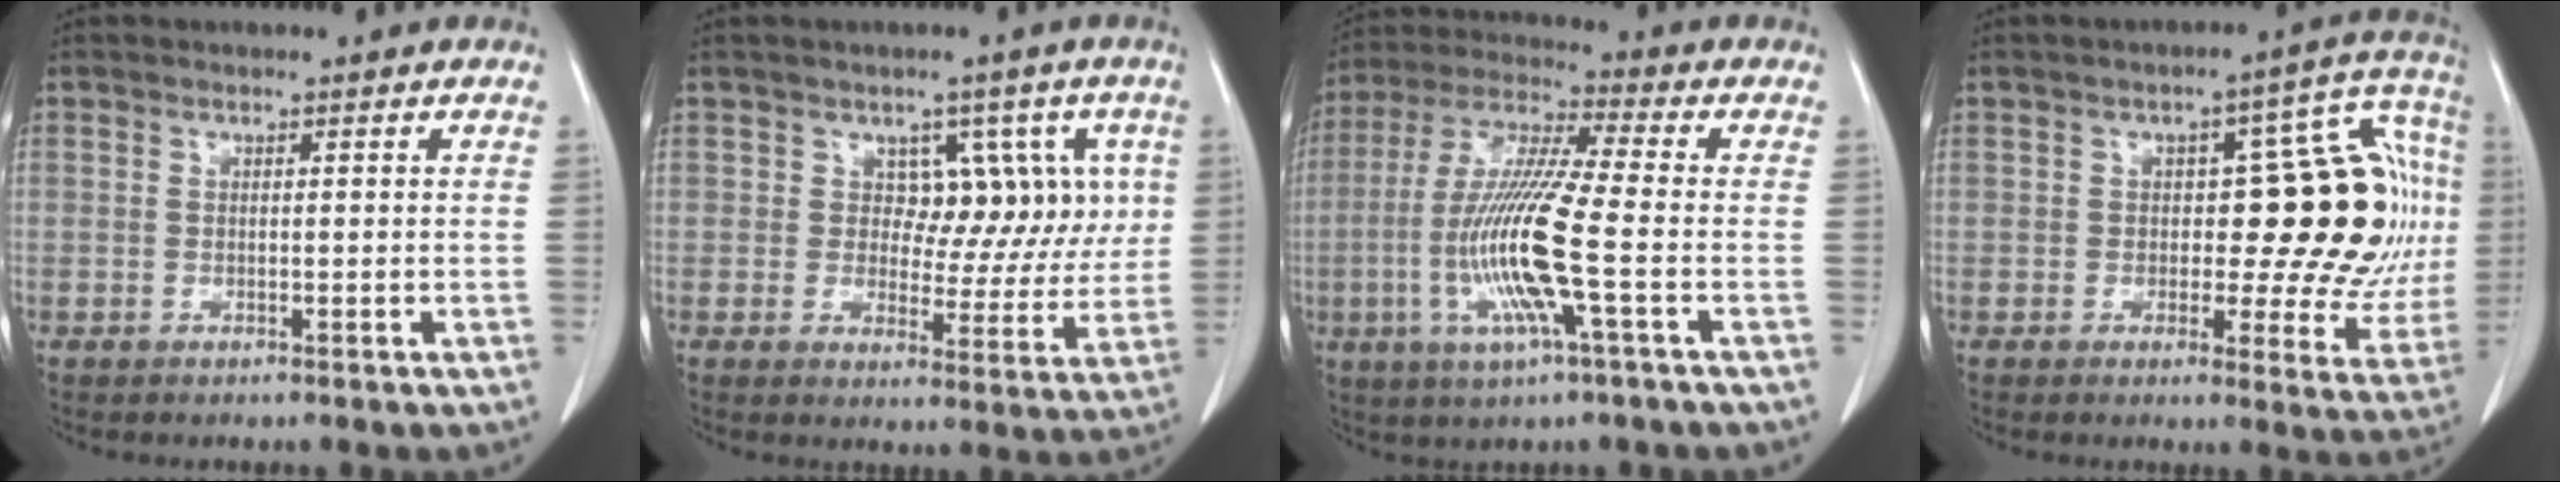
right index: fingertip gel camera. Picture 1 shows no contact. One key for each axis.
{"total": 7.3, "fx": 2.3, "fy": 5.3, "fz": 4.5, "tx": -0.030, "ty": 0.017, "tz": 0.033}
{"total": 14.5, "fx": -3.3, "fy": 0.5, "fz": 14.1, "tx": -0.295, "ty": -0.011, "tz": -0.072}
{"total": 18.4, "fx": 1.2, "fy": 7.6, "fz": 16.7, "tx": -0.188, "ty": 0.037, "tz": 0.016}